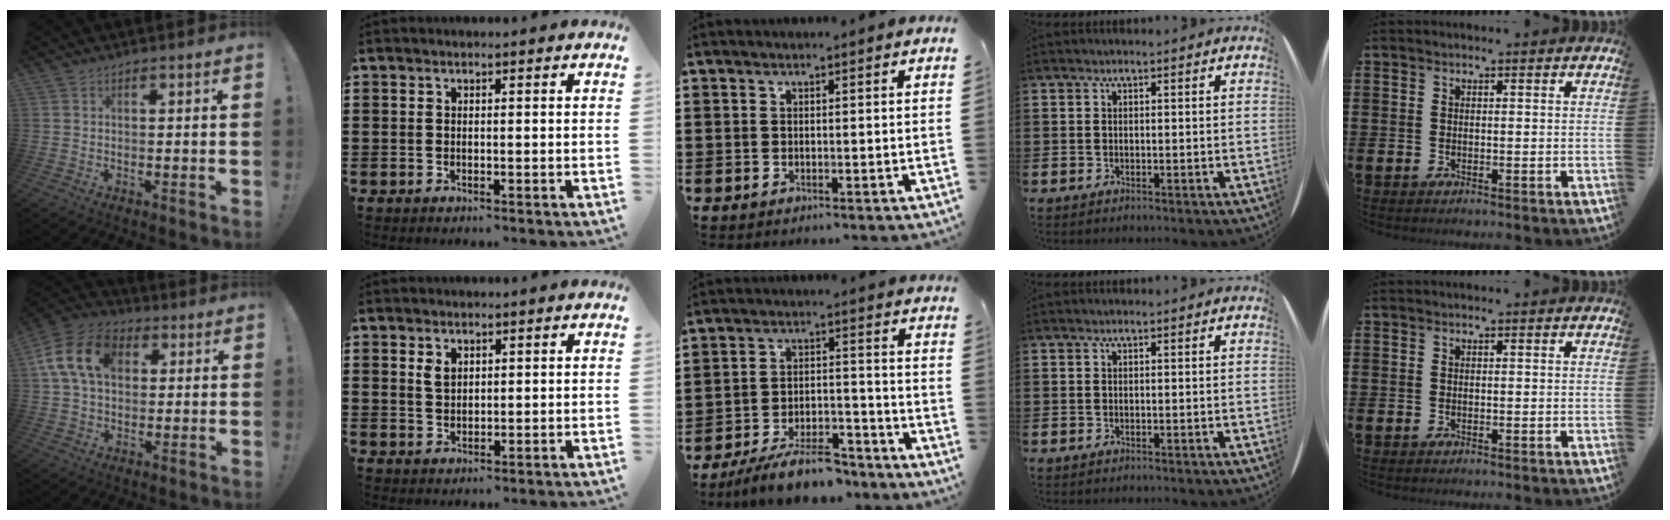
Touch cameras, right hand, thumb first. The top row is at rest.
{"thumb": {"total": 15.7, "force": [4.4, 11.2, 10.1], "torque": [-0.181, 0.005, 0.086]}, "index": {"total": 2.1, "force": [1.1, 1.2, 1.4], "torque": [-0.030, 0.004, 0.020]}, "middle": {"total": 8.8, "force": [-7.7, 2.1, 3.9], "torque": [-0.061, 0.021, -0.141]}}